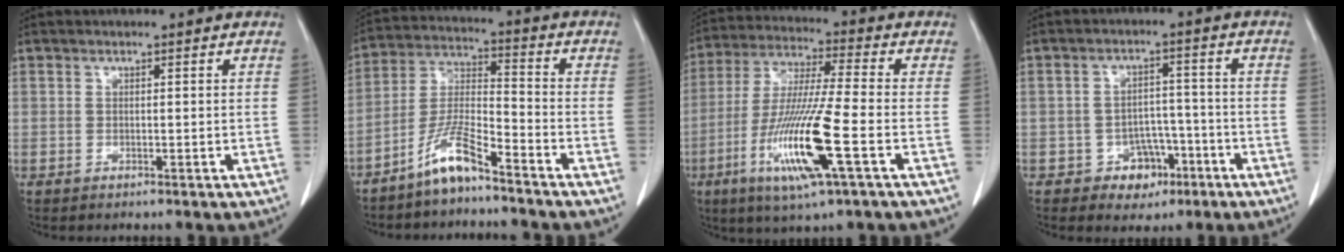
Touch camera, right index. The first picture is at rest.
{"total": 8.3, "force": [-6.2, 1.0, 5.3], "torque": [-0.116, -0.005, -0.129]}
{"total": 15.5, "force": [-5.3, 0.3, 14.5], "torque": [-0.298, -0.024, -0.101]}
{"total": 5.4, "force": [-2.6, 4.4, 1.6], "torque": [-0.005, 0.017, -0.032]}